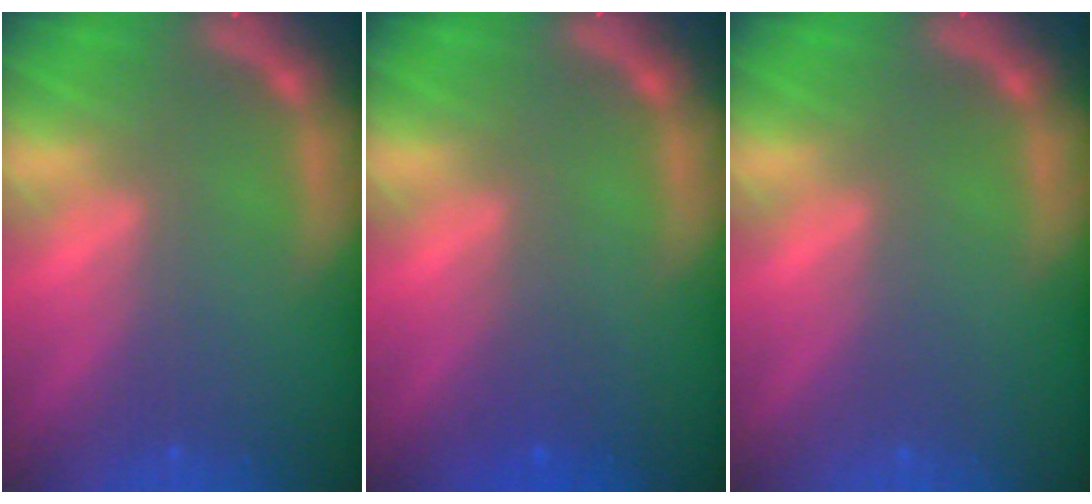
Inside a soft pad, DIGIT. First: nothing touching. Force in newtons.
{"total": 1.5}
{"total": 0.0}